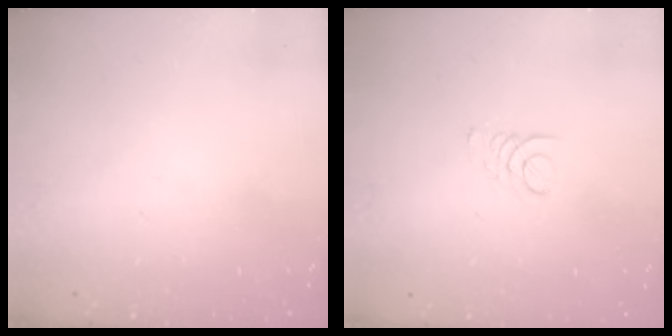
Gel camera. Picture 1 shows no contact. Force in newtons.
{"total": 1.6, "press": 1.6, "slide": 0.1}